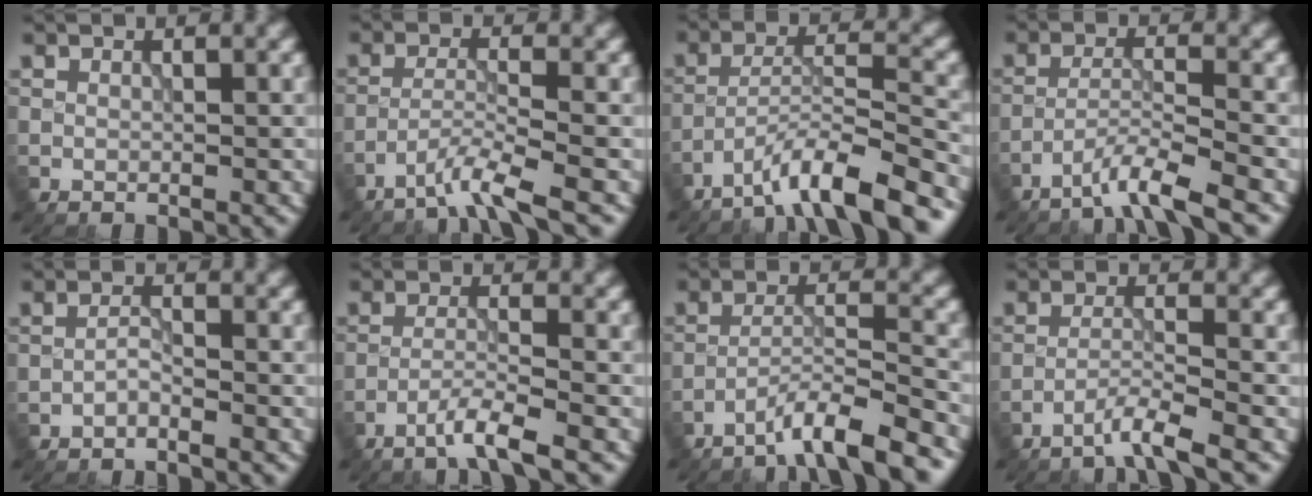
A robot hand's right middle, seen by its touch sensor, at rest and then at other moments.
{"total": 3.5, "force": [-2.6, 0.0, 2.4], "torque": [-0.041, 0.003, -0.067]}
{"total": 8.1, "force": [-5.9, 1.3, 5.4], "torque": [-0.087, 0.007, -0.105]}
{"total": 4.4, "force": [-3.4, 0.2, 2.8], "torque": [-0.043, 0.007, -0.075]}
{"total": 1.1, "force": [-0.9, 0.1, 0.6], "torque": [-0.010, 0.005, -0.021]}
{"total": 3.4, "force": [-2.4, 0.1, 2.5], "torque": [-0.042, 0.003, -0.059]}
{"total": 6.2, "force": [-4.8, 0.6, 4.0], "torque": [-0.058, 0.009, -0.089]}
{"total": 3.0, "force": [-2.3, 0.0, 1.9], "torque": [-0.028, 0.004, -0.057]}